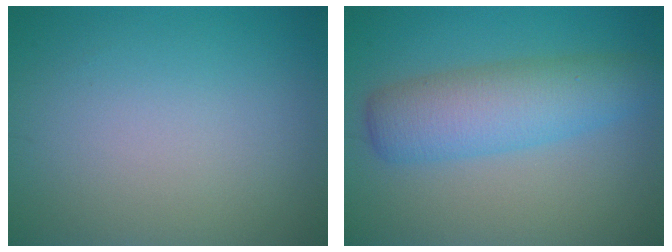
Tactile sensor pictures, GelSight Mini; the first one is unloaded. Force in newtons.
{"total": 5.7, "press": 5.7, "slide": 0.3}